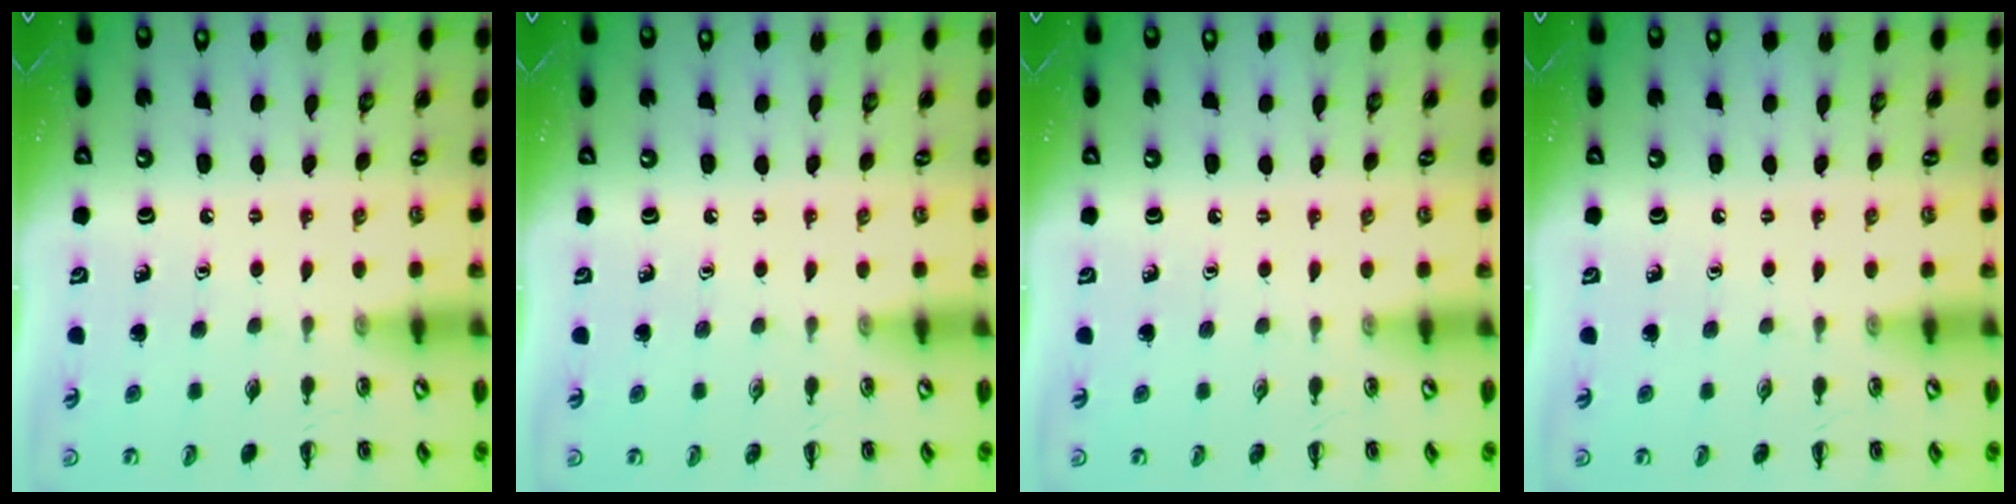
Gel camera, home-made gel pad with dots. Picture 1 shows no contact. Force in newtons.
{"total": 0.0}
{"total": 0.0}
{"total": 0.0}